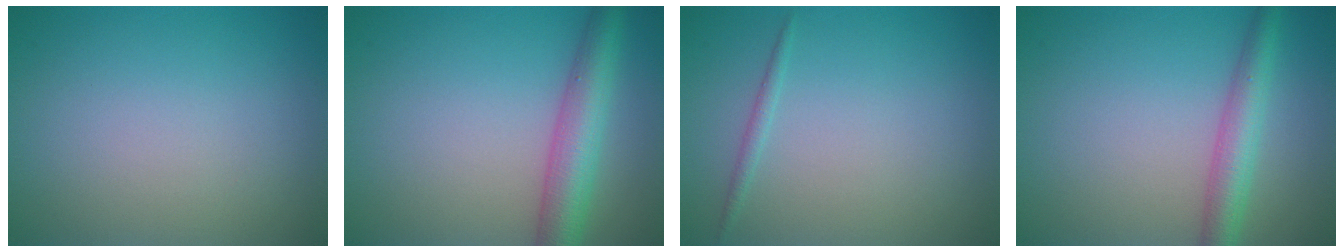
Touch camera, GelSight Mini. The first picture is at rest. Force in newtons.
{"total": 5.2, "press": 5.2, "slide": 0.1}
{"total": 0.8, "press": 0.8, "slide": 0.1}
{"total": 3.6, "press": 3.6, "slide": 0.1}